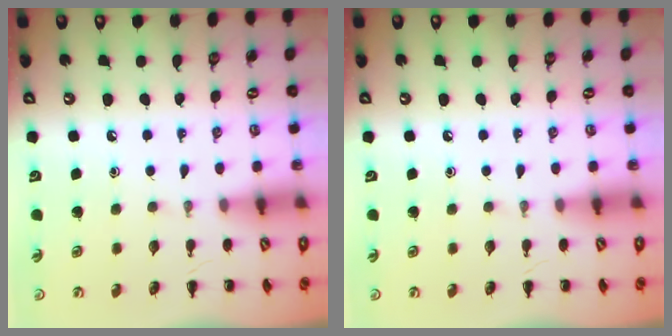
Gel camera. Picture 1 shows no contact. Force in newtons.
{"total": 0.0}